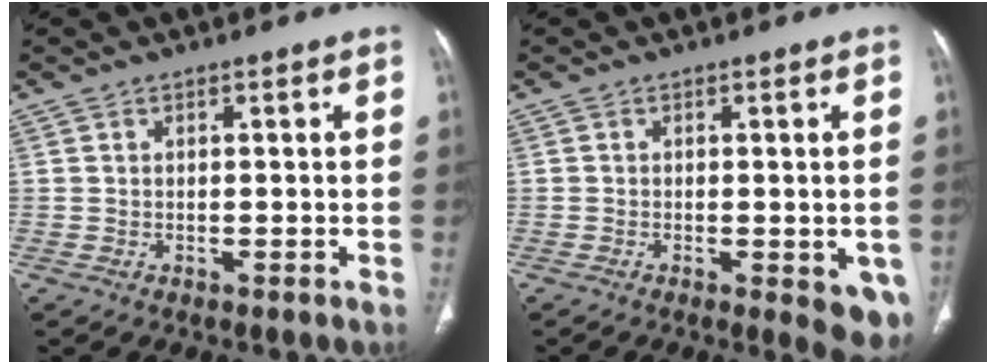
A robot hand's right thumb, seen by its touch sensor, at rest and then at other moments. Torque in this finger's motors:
{"motor_torque": [-0.12, 0.33, -0.01, -0.15, 0.01]}